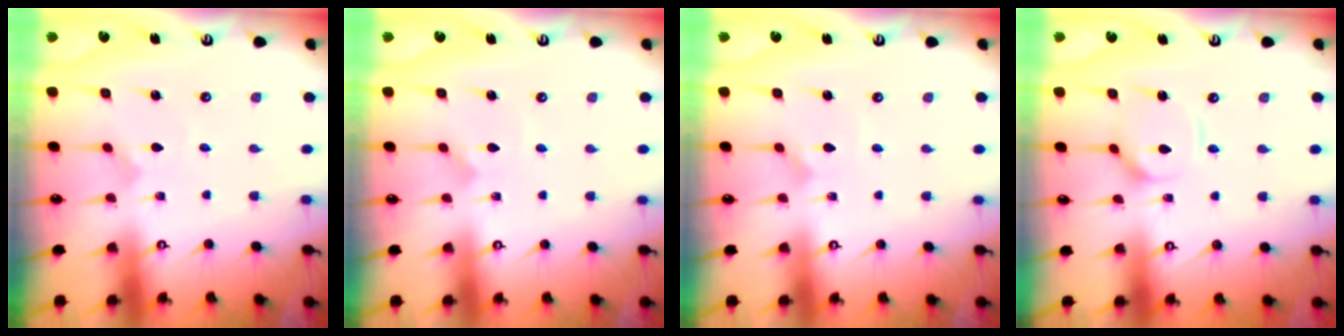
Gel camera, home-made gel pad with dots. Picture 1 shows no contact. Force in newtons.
{"total": 1.3, "press": 1.3, "slide": 0.0}
{"total": 1.3, "press": 1.3, "slide": 0.0}
{"total": 4.8, "press": 4.8, "slide": 0.3}